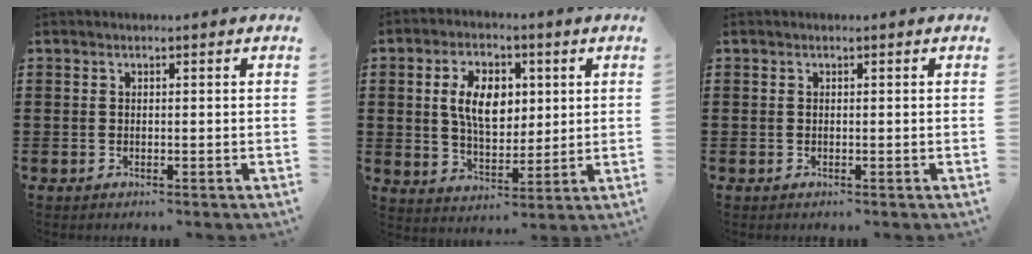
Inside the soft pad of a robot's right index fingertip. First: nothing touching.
{"total": 8.3, "force": [1.7, 5.2, 6.3], "torque": [-0.134, 0.012, 0.026]}
{"total": 0.0}